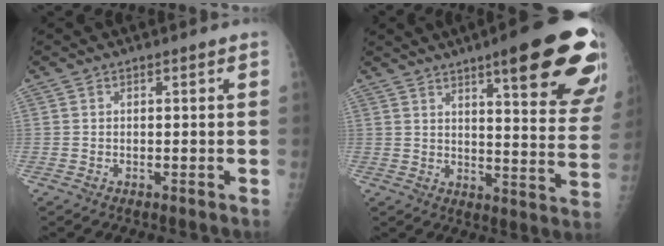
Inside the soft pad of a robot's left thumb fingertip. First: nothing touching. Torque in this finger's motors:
{"motor_torque": [2.43, 2.15, 1.52, -1.24, 0.35]}